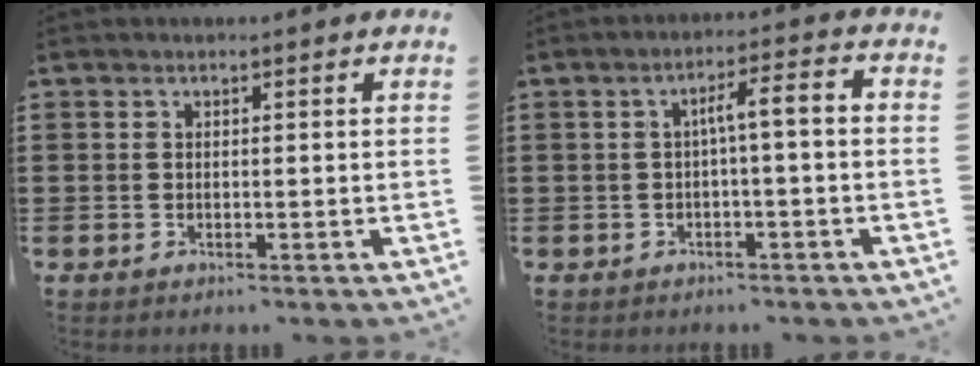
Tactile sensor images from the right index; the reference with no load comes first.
{"total": 3.7, "force": [-0.8, 0.3, 3.7], "torque": [-0.069, 0.009, -0.020]}